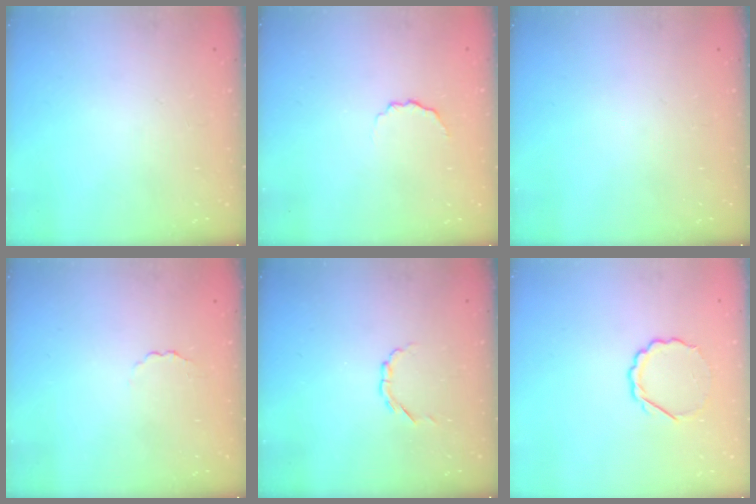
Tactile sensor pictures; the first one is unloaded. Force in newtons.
{"total": 4.1, "press": 3.9, "slide": 1.2}
{"total": 0.0}
{"total": 1.7, "press": 1.6, "slide": 0.5}
{"total": 2.6, "press": 2.5, "slide": 0.9}
{"total": 4.9, "press": 4.7, "slide": 1.2}